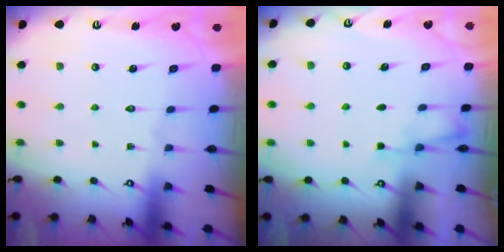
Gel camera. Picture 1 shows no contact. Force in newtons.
{"total": 3.7, "press": 3.7, "slide": 0.5}